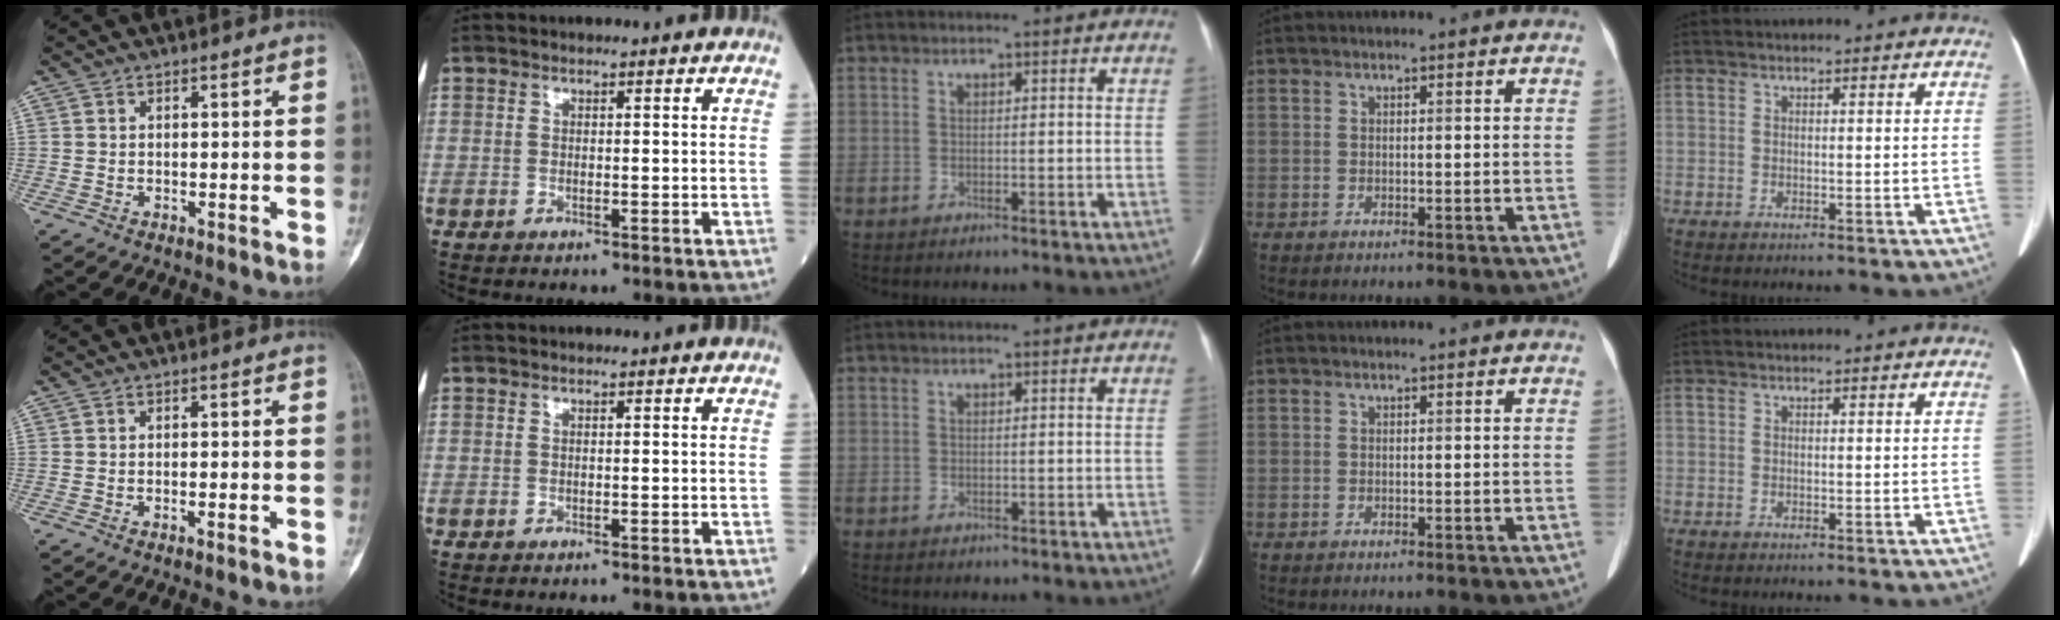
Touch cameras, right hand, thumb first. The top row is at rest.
{"thumb": {"total": 1.0, "force": [-0.7, 0.0, 0.8], "torque": [-0.017, 0.003, -0.009]}, "index": {"total": 1.1, "force": [-1.0, -0.1, 0.5], "torque": [-0.002, 0.002, -0.014]}}